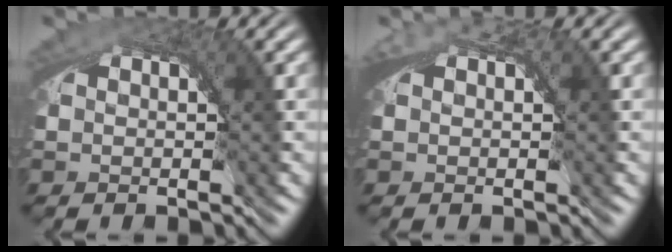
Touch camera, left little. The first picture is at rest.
{"total": 1.0, "force": [0.0, 0.8, 0.6], "torque": [-0.022, 0.001, -0.001]}